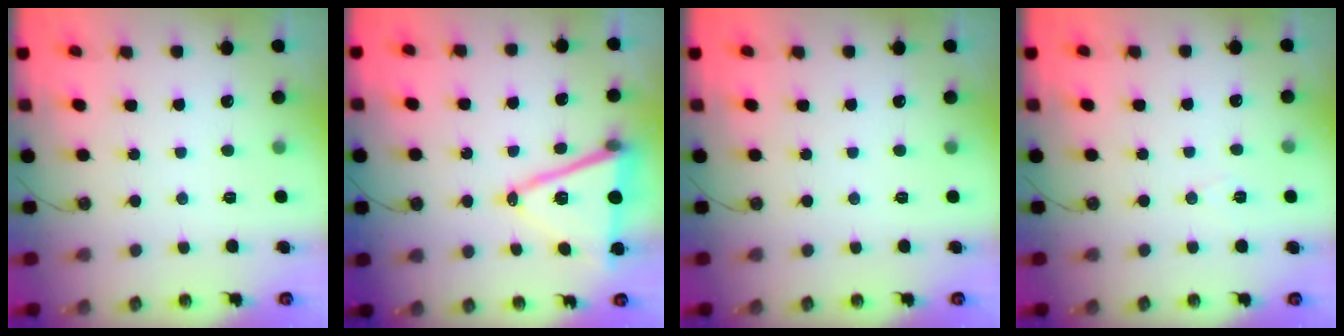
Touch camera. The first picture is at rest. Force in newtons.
{"total": 14.3, "press": 13.8, "slide": 3.8}
{"total": 0.0}
{"total": 5.7, "press": 3.6, "slide": 4.4}